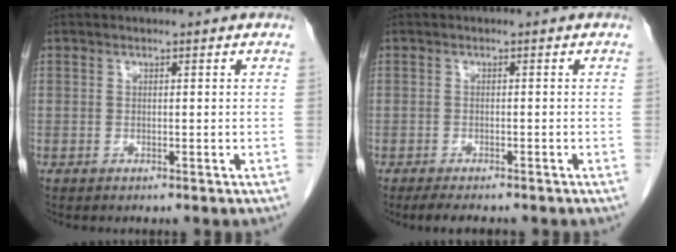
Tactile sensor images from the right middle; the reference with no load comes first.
{"total": 4.3, "force": [-3.5, 1.0, 2.2], "torque": [-0.034, -0.011, -0.050]}